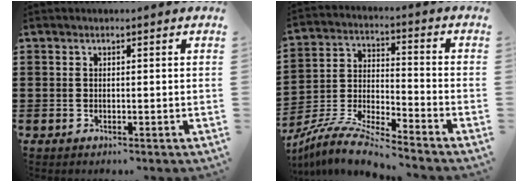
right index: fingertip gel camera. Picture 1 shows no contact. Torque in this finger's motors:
{"motor_torque": [0.93, 1.21, -0.14, 0.01]}